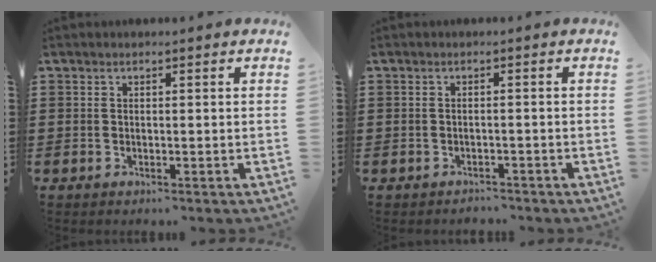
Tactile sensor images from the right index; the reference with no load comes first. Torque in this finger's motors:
{"motor_torque": [-1.01, 0.67, -1.05, -0.21]}